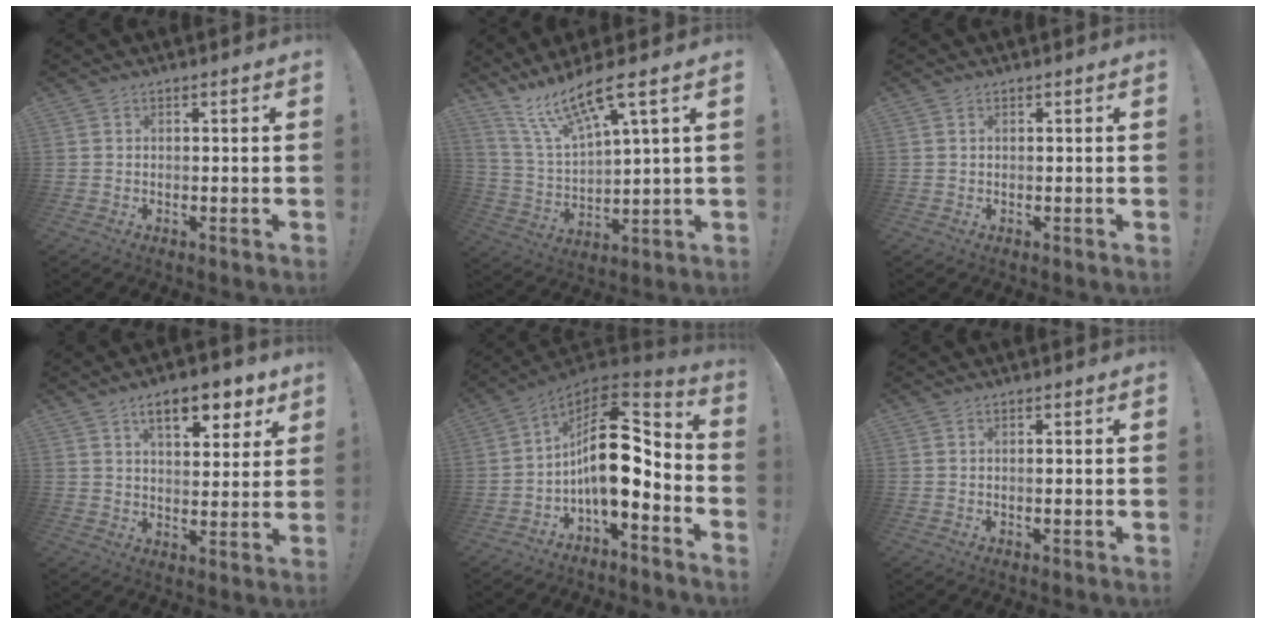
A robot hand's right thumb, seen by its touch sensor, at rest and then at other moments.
{"total": 13.5, "force": [9.9, 2.6, 8.9], "torque": [-0.169, -0.061, 0.168]}
{"total": 0.0}
{"total": 11.3, "force": [6.4, 4.5, 8.2], "torque": [-0.113, -0.028, 0.109]}
{"total": 16.8, "force": [-1.1, 8.3, 14.6], "torque": [-0.248, 0.006, -0.015]}
{"total": 0.8, "force": [0.0, 0.0, 0.8], "torque": [-0.010, -0.002, 0.000]}